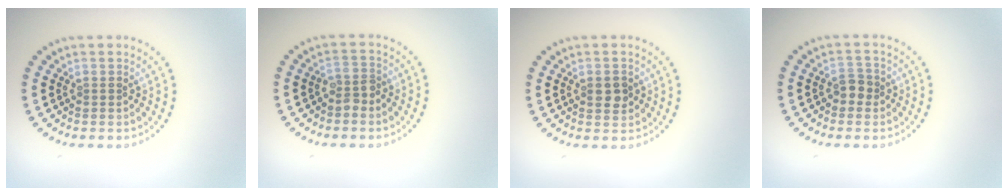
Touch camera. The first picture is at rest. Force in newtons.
{"total": 1.7, "press": 1.6, "slide": 0.6}
{"total": 2.0, "press": 2.0, "slide": 0.1}
{"total": 1.5, "press": 1.4, "slide": 0.5}